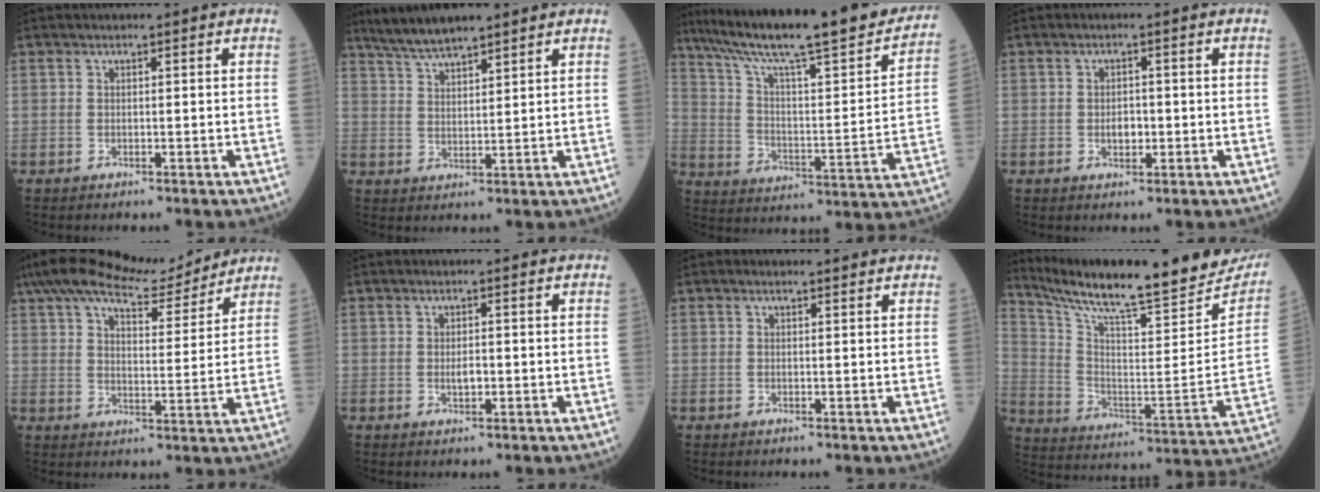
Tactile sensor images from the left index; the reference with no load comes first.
{"total": 6.7, "force": [5.9, 0.6, 3.2], "torque": [-0.071, 0.020, 0.115]}
{"total": 27.9, "force": [23.1, 2.6, 15.3], "torque": [-0.250, -0.027, 0.327]}
{"total": 2.2, "force": [-0.4, 1.4, 1.7], "torque": [-0.027, 0.003, -0.004]}
{"total": 14.4, "force": [12.8, 2.6, 6.0], "torque": [-0.106, 0.017, 0.195]}
{"total": 1.7, "force": [-0.2, 0.7, 1.5], "torque": [-0.029, 0.000, -0.002]}
{"total": 0.9, "force": [0.9, 0.2, 0.2], "torque": [-0.015, 0.004, 0.009]}
{"total": 26.9, "force": [24.0, 2.9, 11.9], "torque": [-0.208, -0.070, 0.341]}